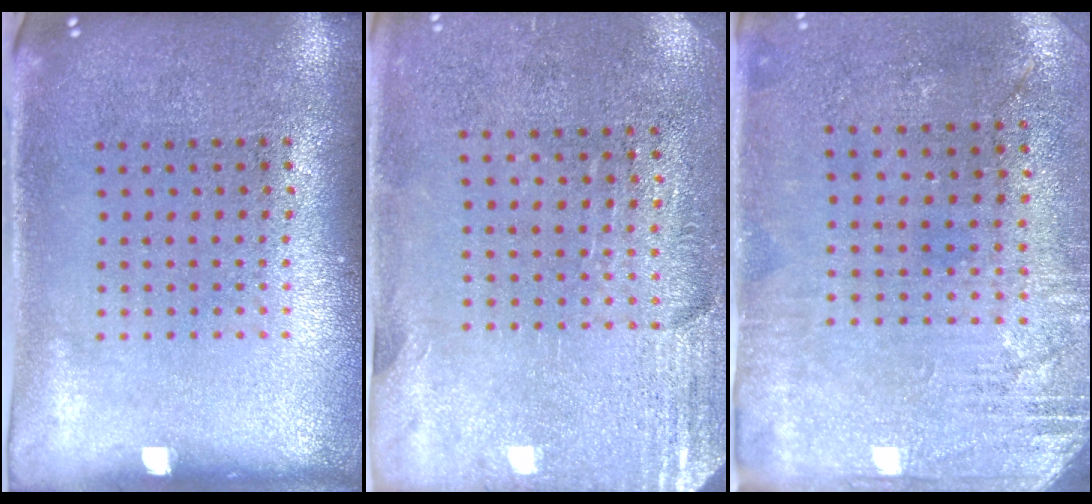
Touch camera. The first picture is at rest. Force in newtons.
{"total": 2.7, "press": 2.4, "slide": 1.4}
{"total": 2.8, "press": 2.4, "slide": 1.5}